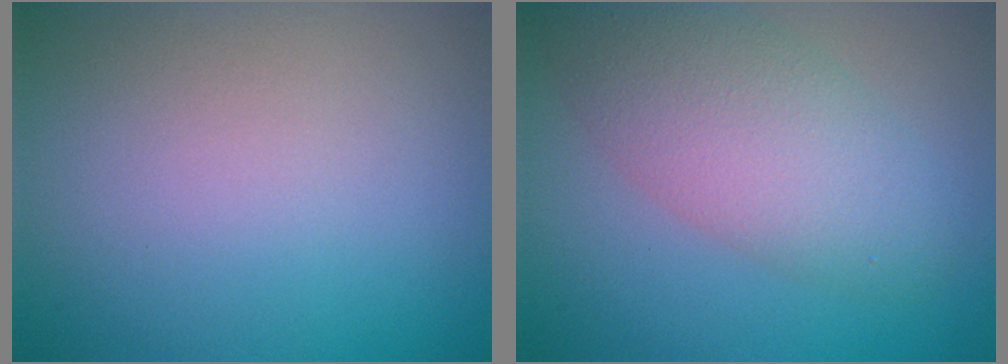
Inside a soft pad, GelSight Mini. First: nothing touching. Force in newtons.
{"total": 6.0, "press": 6.0, "slide": 0.2}